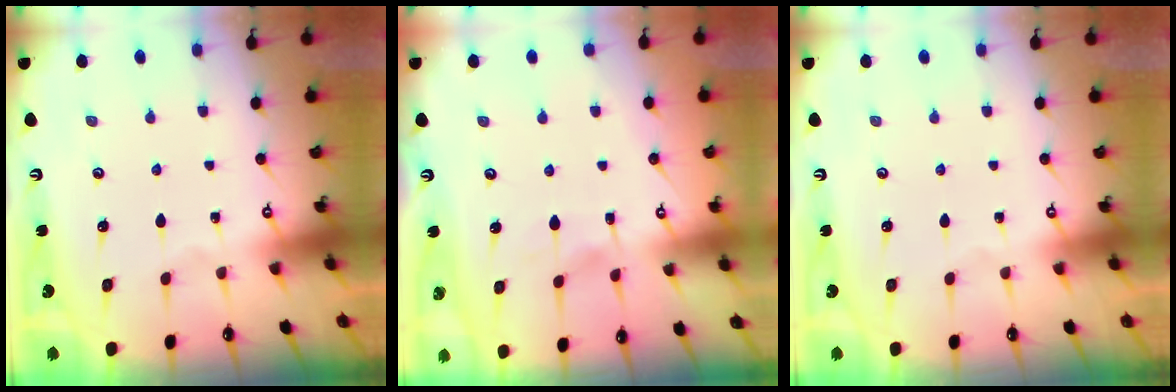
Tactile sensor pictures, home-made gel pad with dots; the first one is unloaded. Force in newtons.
{"total": 4.0, "press": 3.9, "slide": 0.4}
{"total": 0.0}